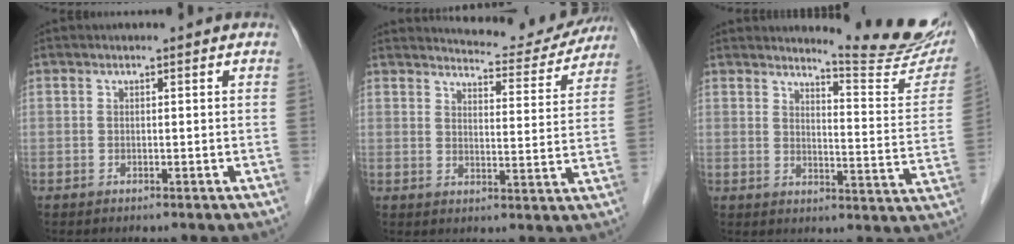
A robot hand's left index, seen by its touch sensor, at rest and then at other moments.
{"total": 11.9, "force": [11.6, 1.8, 1.9], "torque": [-0.021, -0.021, 0.137]}
{"total": 12.9, "force": [12.2, 0.0, 4.2], "torque": [-0.050, -0.079, 0.139]}